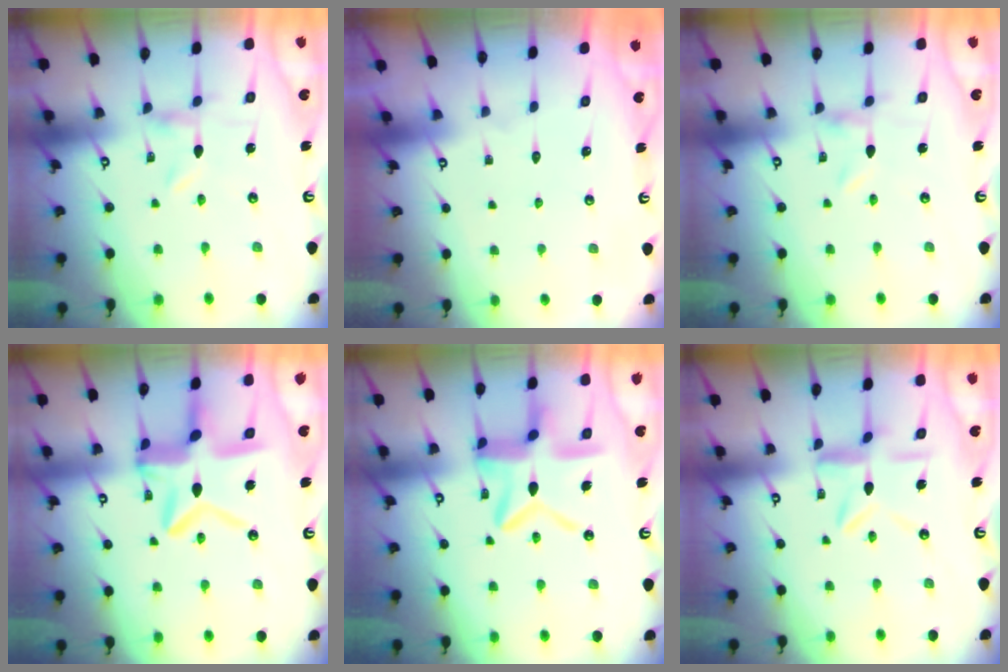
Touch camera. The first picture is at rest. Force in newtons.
{"total": 1.8, "press": 1.7, "slide": 0.1}
{"total": 0.0}
{"total": 14.9, "press": 14.8, "slide": 1.4}
{"total": 16.3, "press": 16.2, "slide": 1.5}
{"total": 8.6, "press": 8.5, "slide": 0.8}